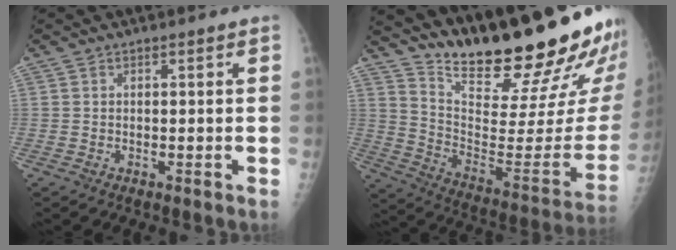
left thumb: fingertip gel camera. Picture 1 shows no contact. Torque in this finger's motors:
{"motor_torque": [2.17, -0.65, 1.38, -1.39, 0.14]}